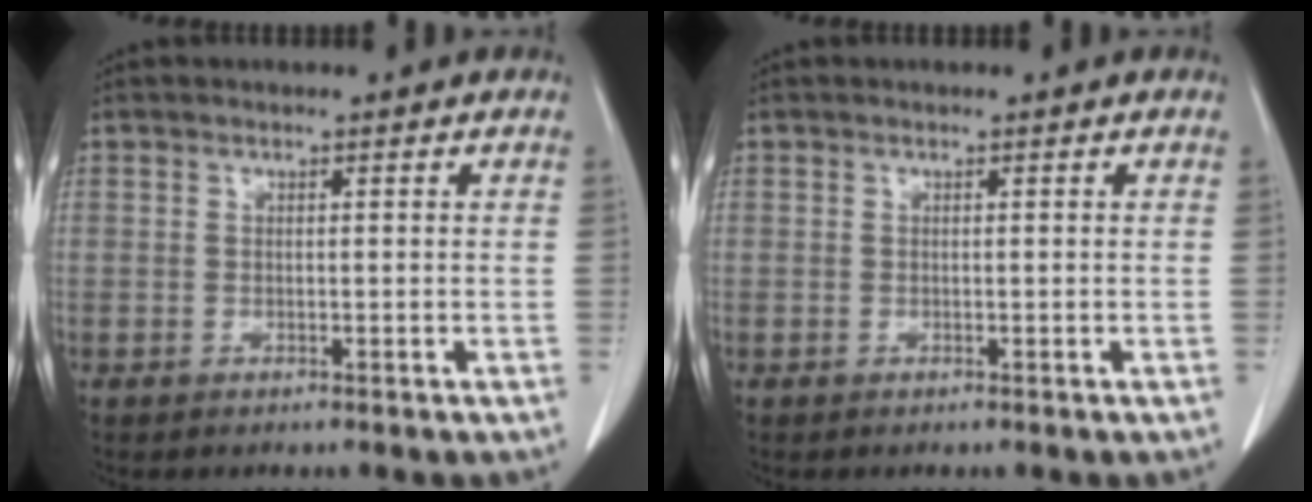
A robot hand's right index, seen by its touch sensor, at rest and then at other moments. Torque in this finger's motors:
{"motor_torque": [0.00, 0.00, 0.00, -0.01]}